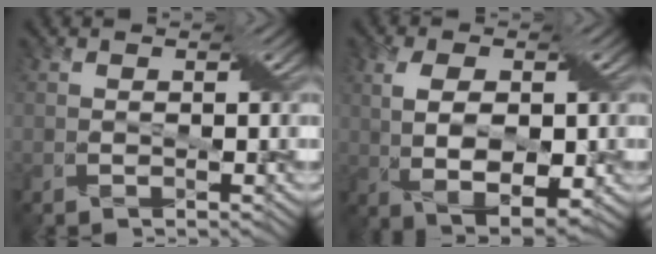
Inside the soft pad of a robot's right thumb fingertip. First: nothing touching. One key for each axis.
{"total": 7.6, "fx": 0.1, "fy": 4.1, "fz": 6.4, "tx": -0.121, "ty": -0.004, "tz": 0.010}